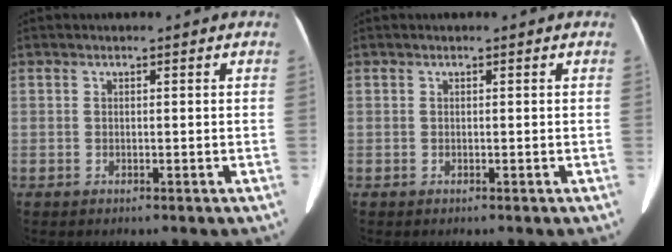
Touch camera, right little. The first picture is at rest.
{"total": 0.0}